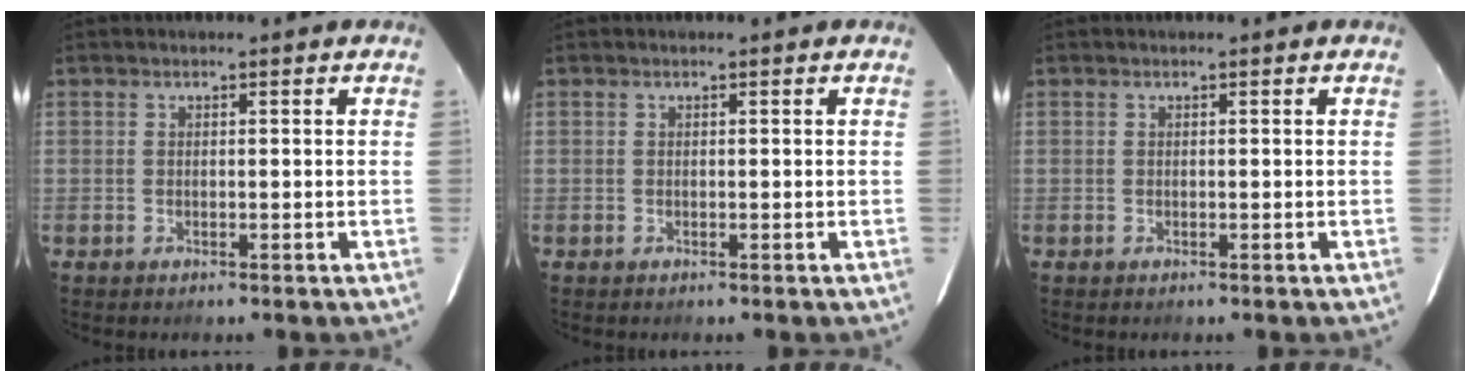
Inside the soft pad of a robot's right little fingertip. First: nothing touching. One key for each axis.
{"total": 0.0}
{"total": 0.0}